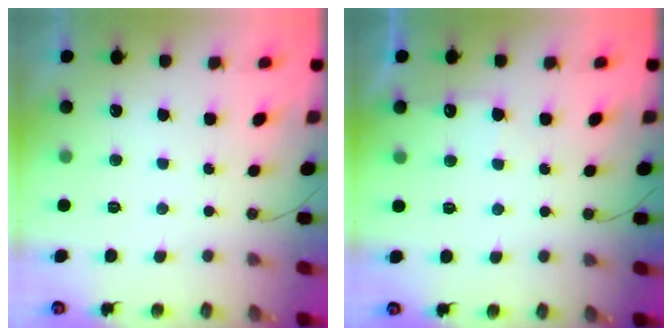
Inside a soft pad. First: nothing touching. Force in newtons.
{"total": 6.2, "press": 6.1, "slide": 0.9}